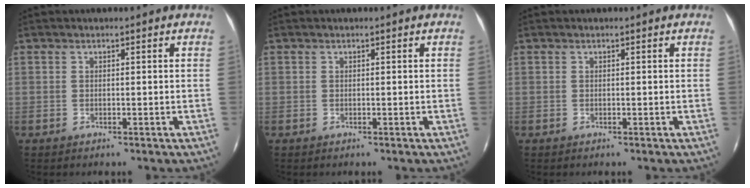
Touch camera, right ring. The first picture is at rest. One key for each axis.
{"total": 0.0}
{"total": 0.0}